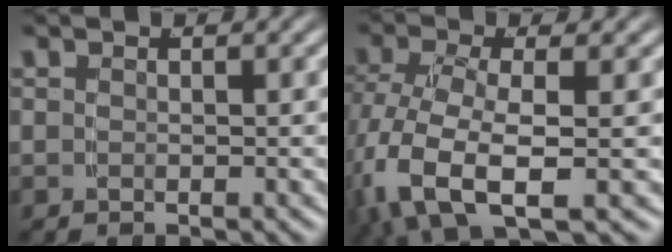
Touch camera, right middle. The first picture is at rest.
{"total": 8.1, "force": [-2.5, 5.1, 5.7], "torque": [-0.167, -0.052, -0.018]}